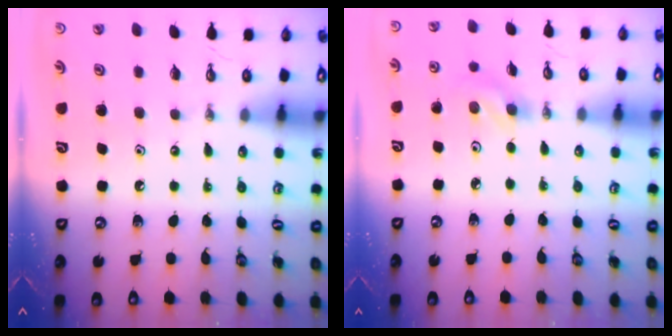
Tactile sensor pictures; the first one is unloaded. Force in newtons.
{"total": 3.9, "press": 3.6, "slide": 1.5}